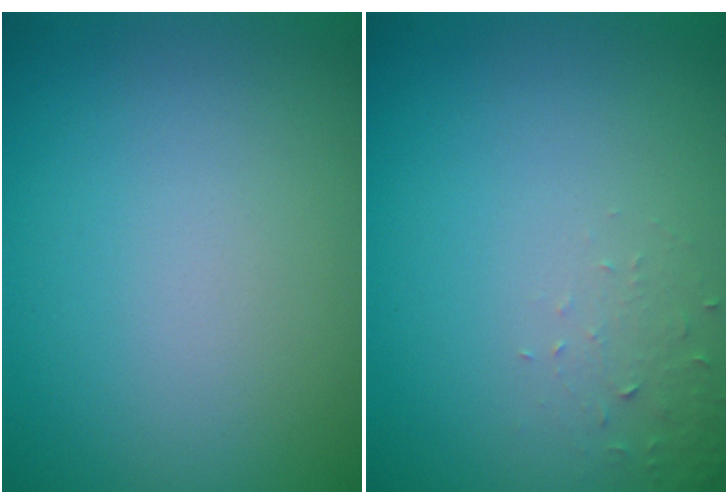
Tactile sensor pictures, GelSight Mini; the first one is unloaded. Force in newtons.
{"total": 1.2, "press": 1.2, "slide": 0.1}